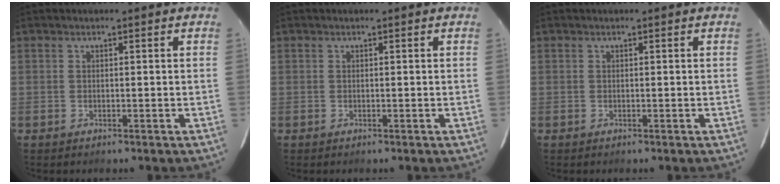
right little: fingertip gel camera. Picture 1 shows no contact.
{"total": 0.0}
{"total": 0.0}